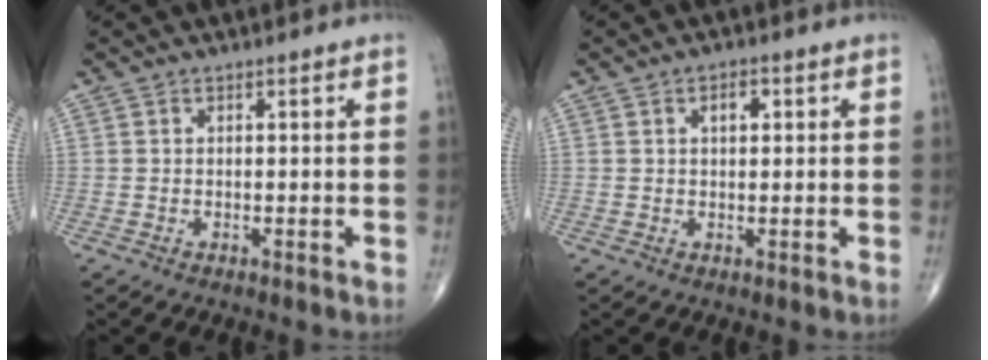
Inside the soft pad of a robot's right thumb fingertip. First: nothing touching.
{"total": 2.8, "force": [0.9, 1.6, 2.1], "torque": [-0.027, 0.000, 0.013]}